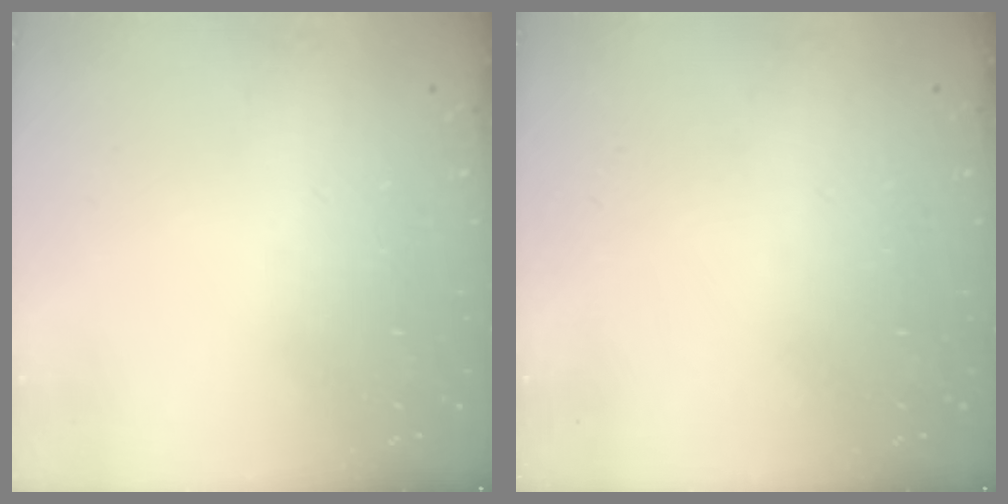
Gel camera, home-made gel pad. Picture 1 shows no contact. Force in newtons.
{"total": 0.0}